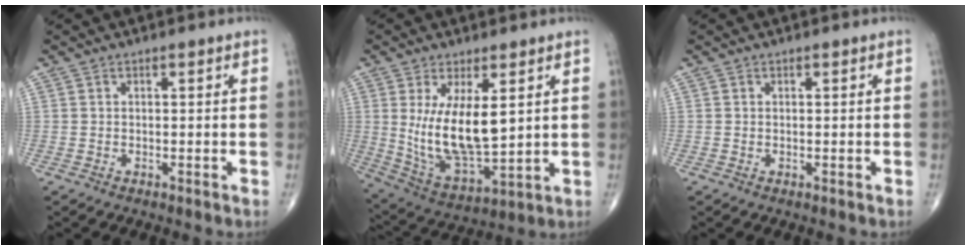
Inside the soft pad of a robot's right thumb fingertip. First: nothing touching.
{"total": 14.9, "force": [2.9, 6.4, 13.1], "torque": [-0.231, -0.028, 0.075]}
{"total": 0.0}